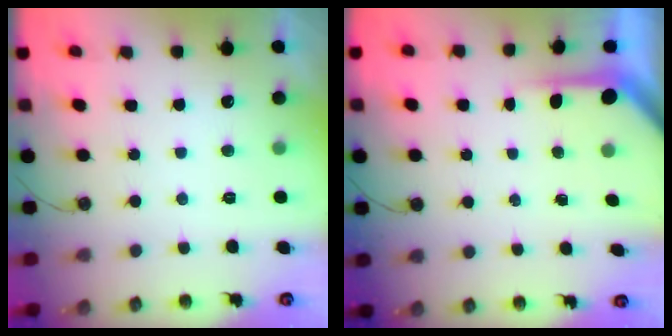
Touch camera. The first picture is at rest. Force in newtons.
{"total": 3.9, "press": 3.9, "slide": 0.3}